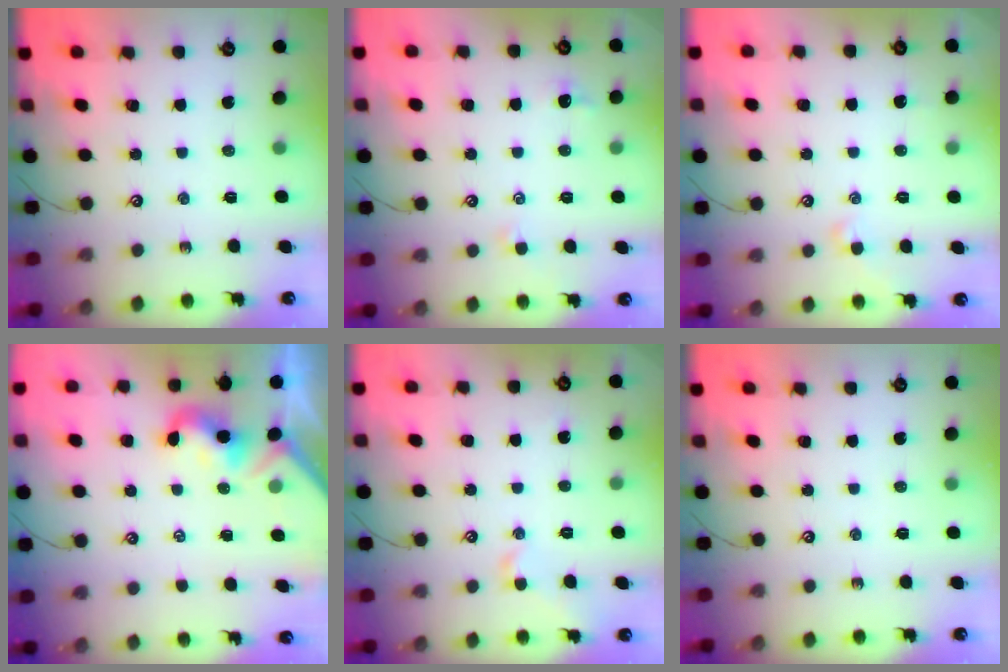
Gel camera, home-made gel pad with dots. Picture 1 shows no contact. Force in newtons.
{"total": 0.0}
{"total": 0.8, "press": 0.6, "slide": 0.6}
{"total": 0.9, "press": 0.7, "slide": 0.6}
{"total": 0.9, "press": 0.8, "slide": 0.4}
{"total": 0.0}